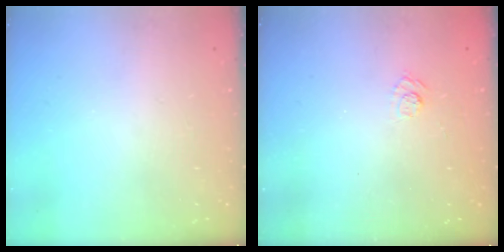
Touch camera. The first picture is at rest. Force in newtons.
{"total": 3.9, "press": 3.6, "slide": 1.4}